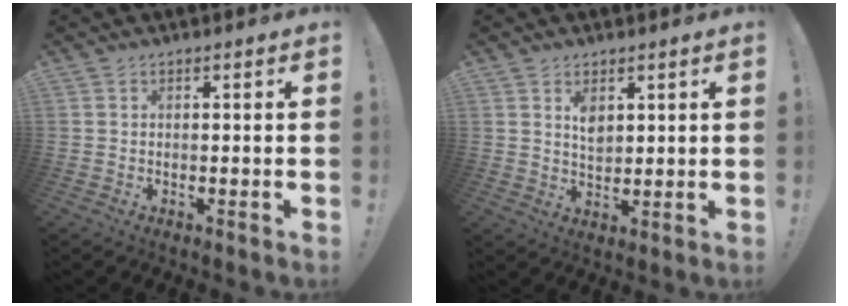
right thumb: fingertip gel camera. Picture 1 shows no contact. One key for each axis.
{"total": 5.1, "fx": 2.6, "fy": 3.3, "fz": 2.9, "tx": -0.036, "ty": -0.017, "tz": 0.045}